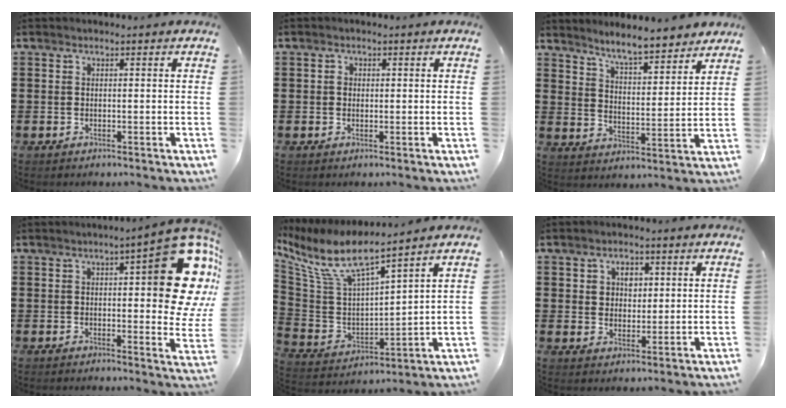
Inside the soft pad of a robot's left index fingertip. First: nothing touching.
{"total": 1.1, "force": [0.3, 0.9, 0.6], "torque": [-0.014, 0.005, 0.005]}
{"total": 6.4, "force": [6.1, 0.3, 2.1], "torque": [-0.056, -0.035, 0.104]}
{"total": 14.9, "force": [4.4, 4.5, 13.5], "torque": [-0.170, -0.022, 0.069]}
{"total": 9.0, "force": [6.6, 2.1, 5.8], "torque": [-0.141, -0.040, 0.112]}
{"total": 3.2, "force": [1.4, 2.5, 1.4], "torque": [-0.021, 0.005, 0.019]}